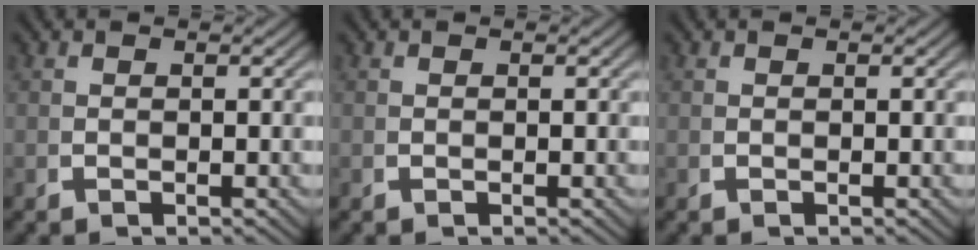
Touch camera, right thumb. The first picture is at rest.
{"total": 0.0}
{"total": 0.0}